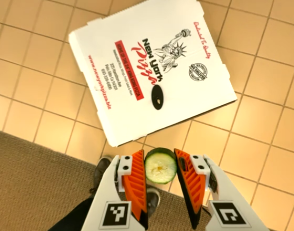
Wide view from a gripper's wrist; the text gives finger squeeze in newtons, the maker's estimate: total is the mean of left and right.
{"total": 8.3, "left": 8.6, "right": 8.0}